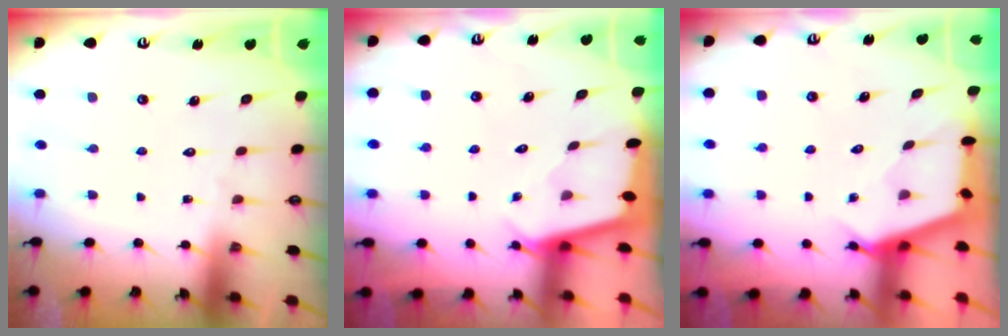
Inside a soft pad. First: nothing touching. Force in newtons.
{"total": 1.9, "press": 1.9, "slide": 0.1}
{"total": 2.7, "press": 2.7, "slide": 0.3}